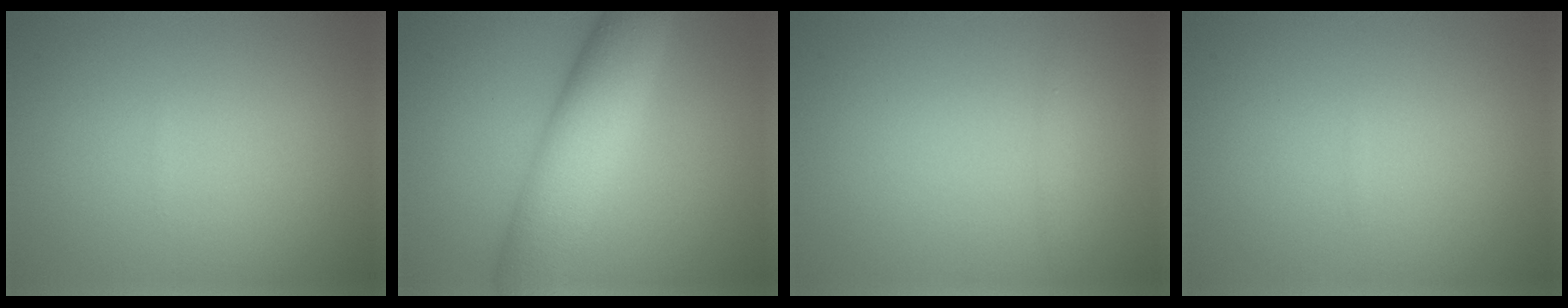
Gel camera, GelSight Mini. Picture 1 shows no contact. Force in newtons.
{"total": 8.8, "press": 8.8, "slide": 0.2}
{"total": 0.5, "press": 0.5, "slide": 0.0}
{"total": 0.0}